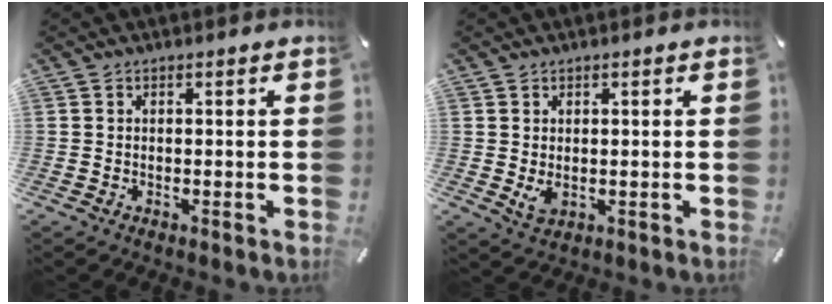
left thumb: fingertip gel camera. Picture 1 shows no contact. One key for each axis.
{"total": 3.1, "fx": 0.0, "fy": 2.1, "fz": 2.3, "tx": -0.046, "ty": -0.007, "tz": -0.002}